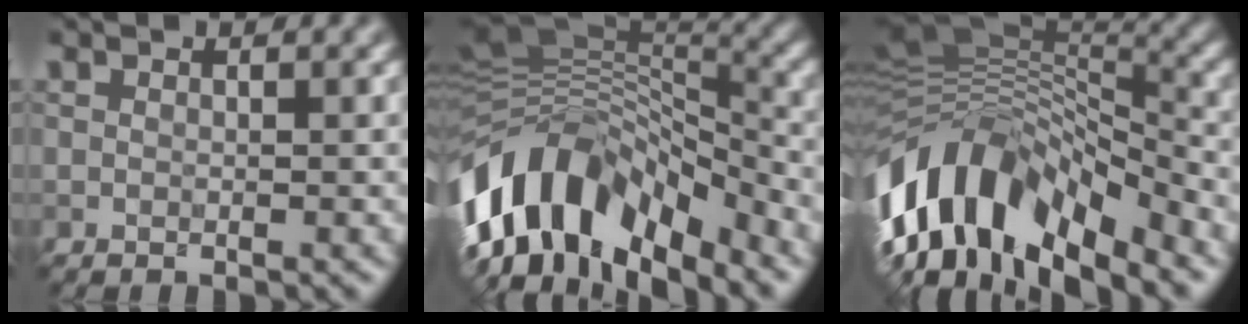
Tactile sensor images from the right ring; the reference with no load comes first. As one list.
[{"total": 12.9, "force": [-7.8, 6.2, 8.2], "torque": [-0.162, 0.036, -0.127]}, {"total": 12.4, "force": [-6.5, 5.9, 8.7], "torque": [-0.171, 0.026, -0.108]}]